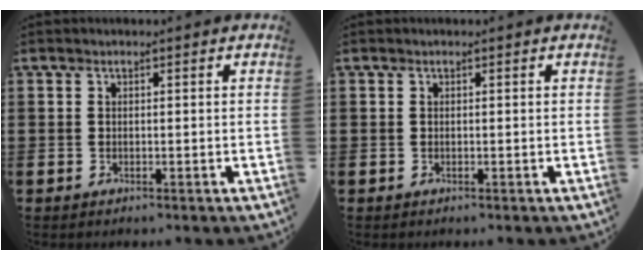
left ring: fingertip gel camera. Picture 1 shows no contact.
{"total": 0.0}